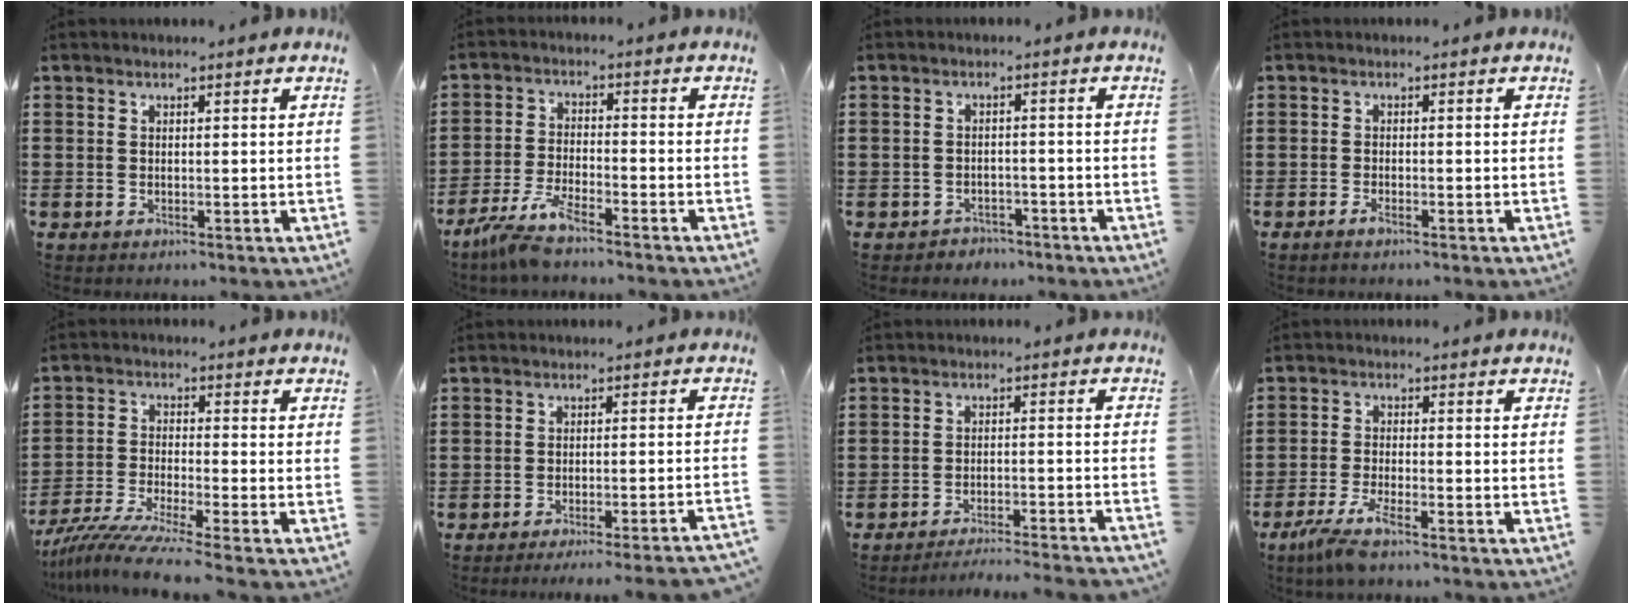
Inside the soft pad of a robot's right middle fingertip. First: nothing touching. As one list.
[{"total": 5.9, "force": [-4.8, 0.6, 3.3], "torque": [-0.081, -0.013, -0.095]}, {"total": 2.2, "force": [-2.0, 0.7, -0.2], "torque": [-0.004, 0.002, -0.047]}, {"total": 1.2, "force": [-0.8, 0.2, 0.9], "torque": [-0.024, -0.006, -0.017]}, {"total": 6.8, "force": [-6.0, -0.3, 3.2], "torque": [-0.074, -0.019, -0.119]}, {"total": 3.1, "force": [-2.8, -0.5, 1.0], "torque": [-0.018, -0.003, -0.059]}, {"total": 3.5, "force": [-3.5, -0.3, 0.7], "torque": [-0.013, -0.001, -0.072]}, {"total": 4.8, "force": [-3.6, 0.3, 3.2], "torque": [-0.081, -0.018, -0.070]}]